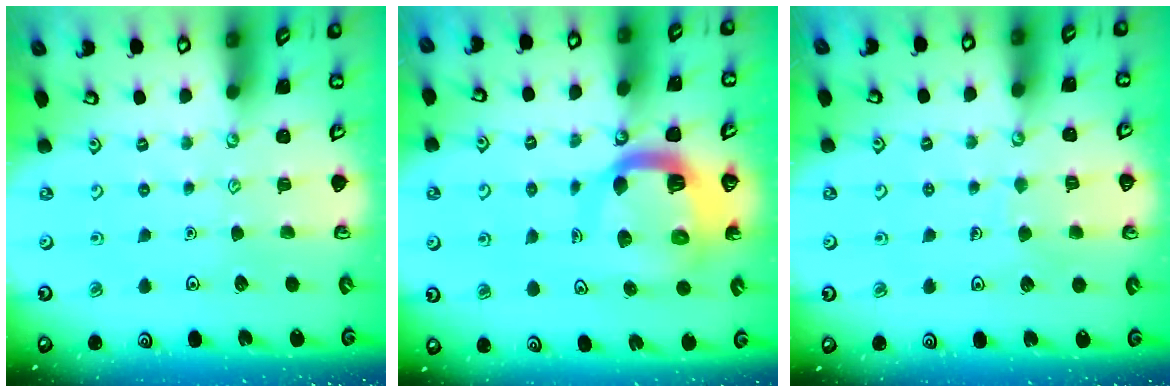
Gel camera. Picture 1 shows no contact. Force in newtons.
{"total": 12.5, "press": 12.4, "slide": 1.5}
{"total": 4.3, "press": 4.2, "slide": 0.4}